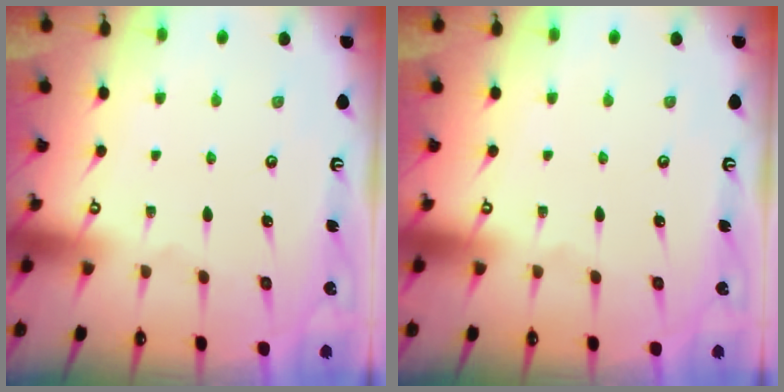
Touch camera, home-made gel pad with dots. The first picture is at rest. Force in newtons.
{"total": 0.0}